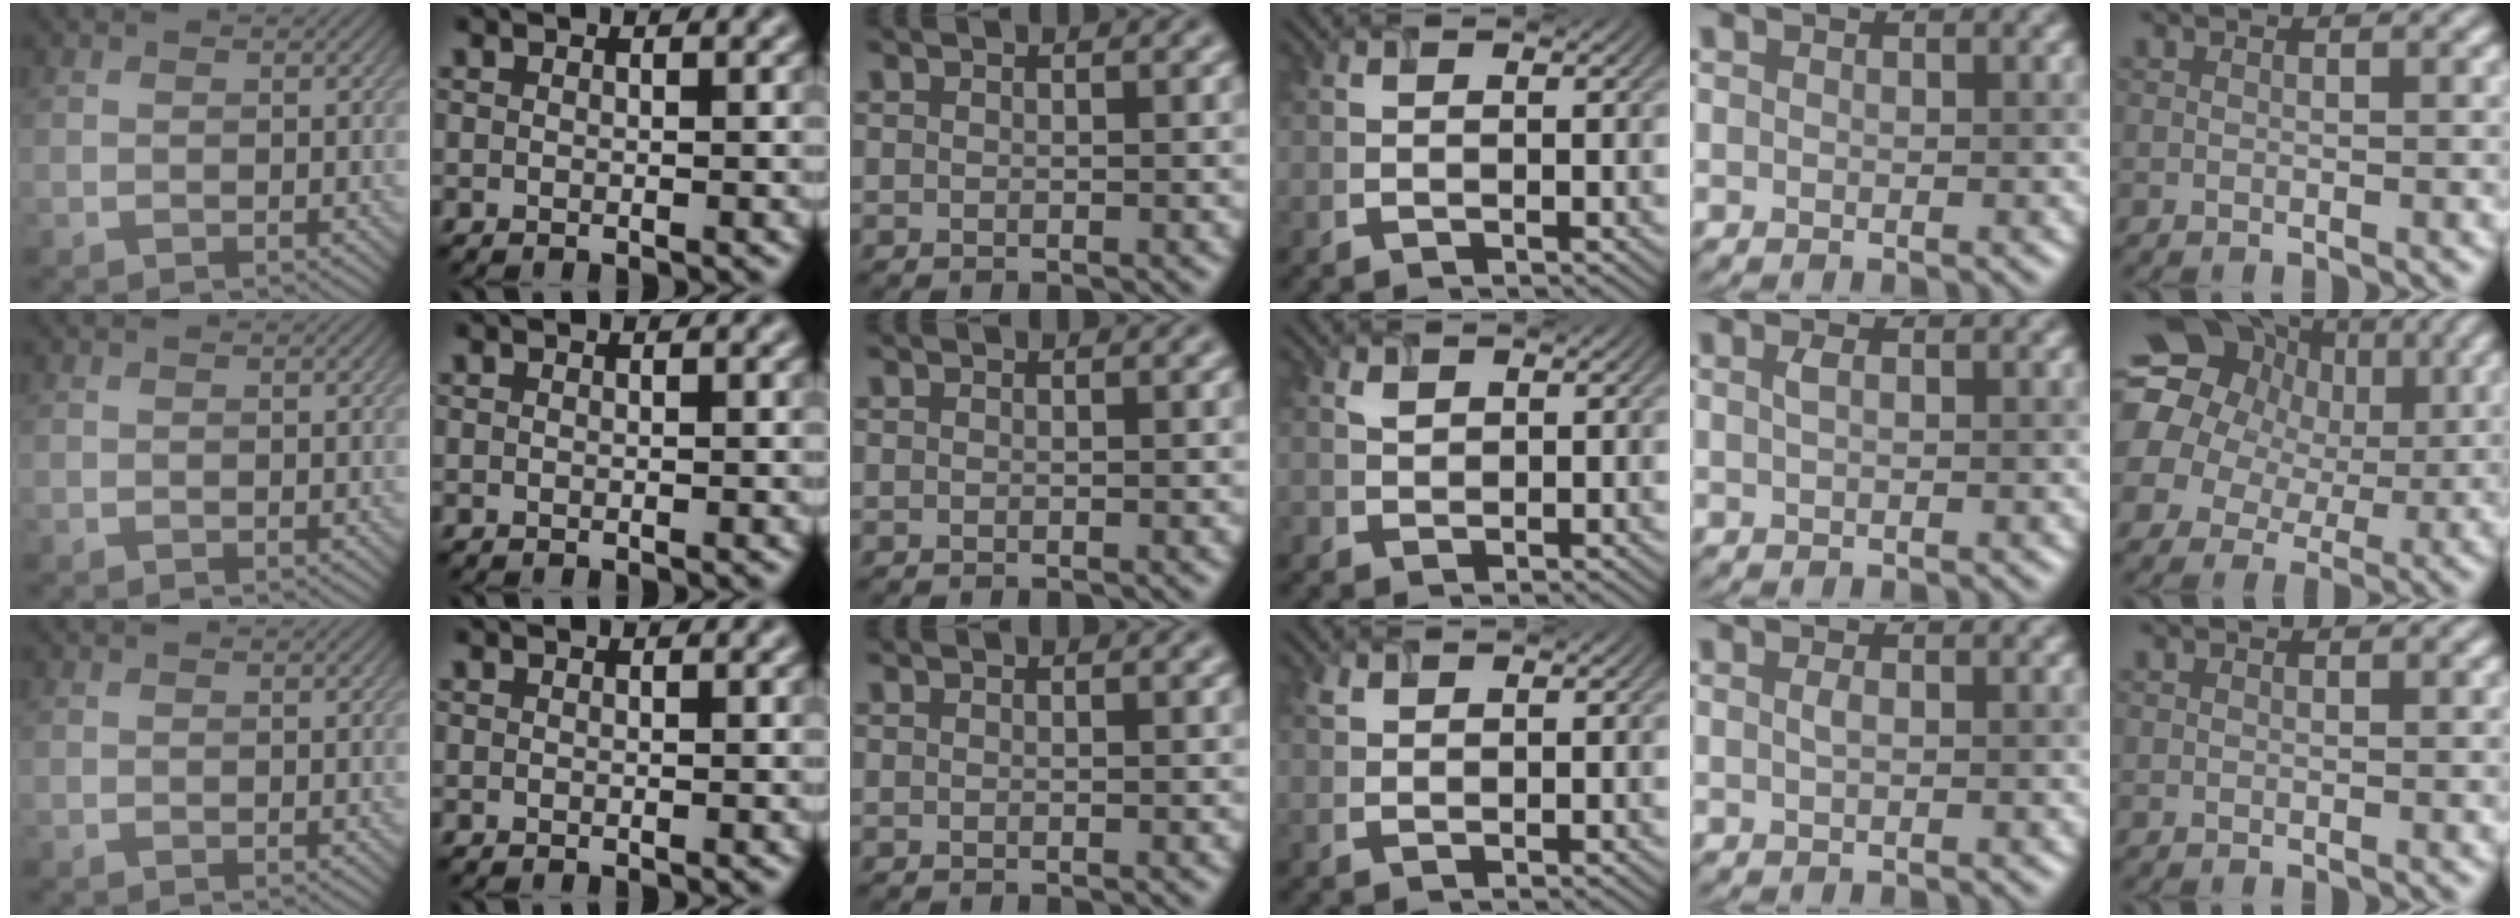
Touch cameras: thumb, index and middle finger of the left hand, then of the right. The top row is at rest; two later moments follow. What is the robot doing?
{"motion": "insert", "object": "airpods case & airpods"}